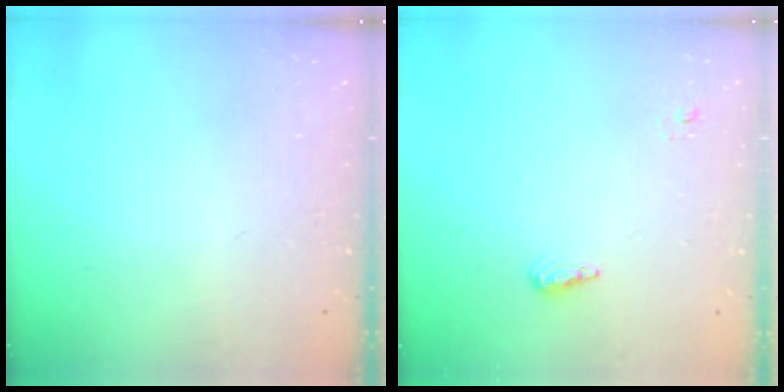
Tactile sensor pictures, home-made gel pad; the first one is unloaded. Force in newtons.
{"total": 5.6, "press": 5.4, "slide": 1.2}